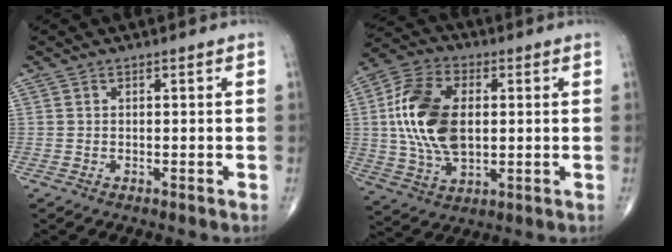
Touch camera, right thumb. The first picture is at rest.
{"total": 16.6, "force": [1.4, 9.9, 13.3], "torque": [-0.256, 0.005, 0.027]}